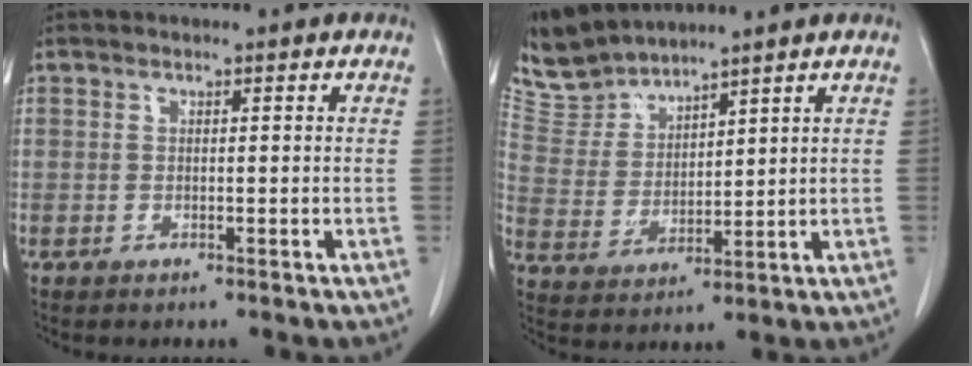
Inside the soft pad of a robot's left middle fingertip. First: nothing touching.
{"total": 6.9, "force": [6.9, 0.9, 0.5], "torque": [-0.028, 0.009, 0.152]}